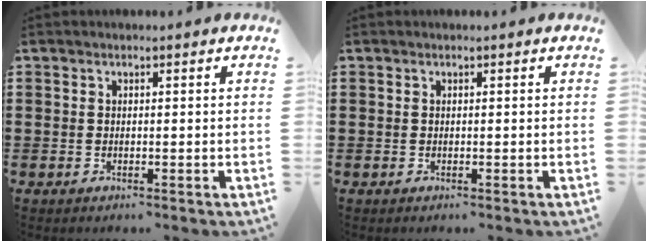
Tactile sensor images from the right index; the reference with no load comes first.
{"total": 0.0}